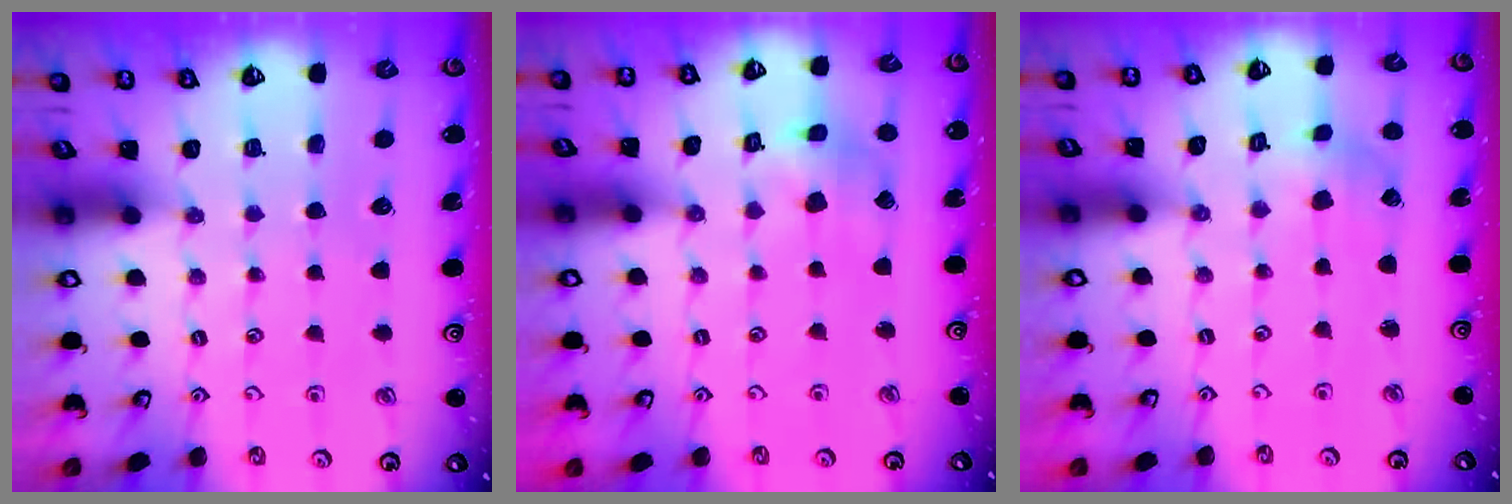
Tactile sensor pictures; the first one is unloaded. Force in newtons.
{"total": 8.4, "press": 8.4, "slide": 1.0}
{"total": 1.7, "press": 1.7, "slide": 0.3}